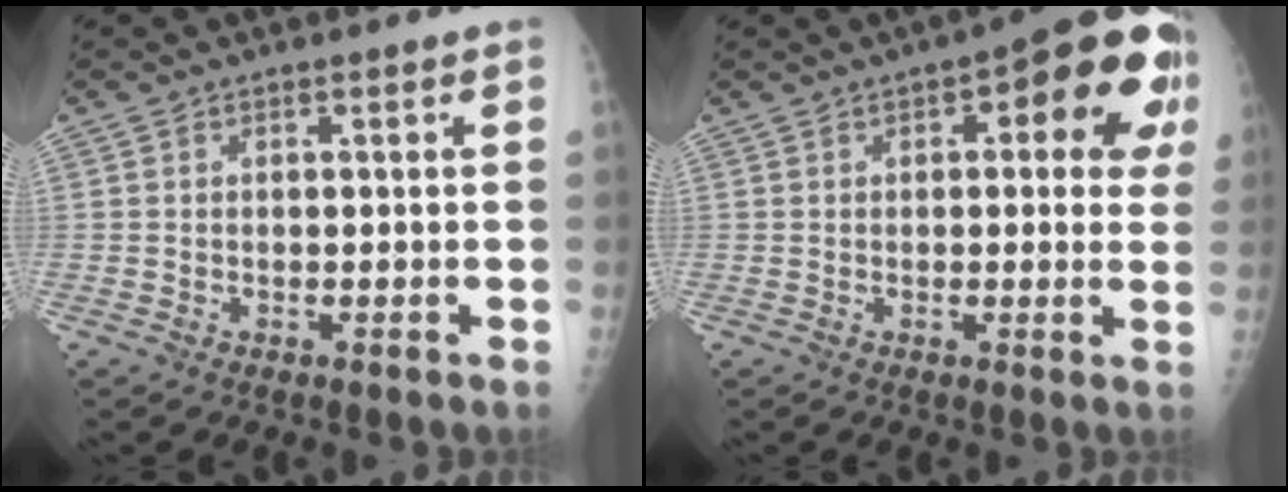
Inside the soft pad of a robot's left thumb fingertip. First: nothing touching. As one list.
[{"total": 16.4, "force": [5.1, 6.4, 14.2], "torque": [-0.132, 0.009, 0.046]}]